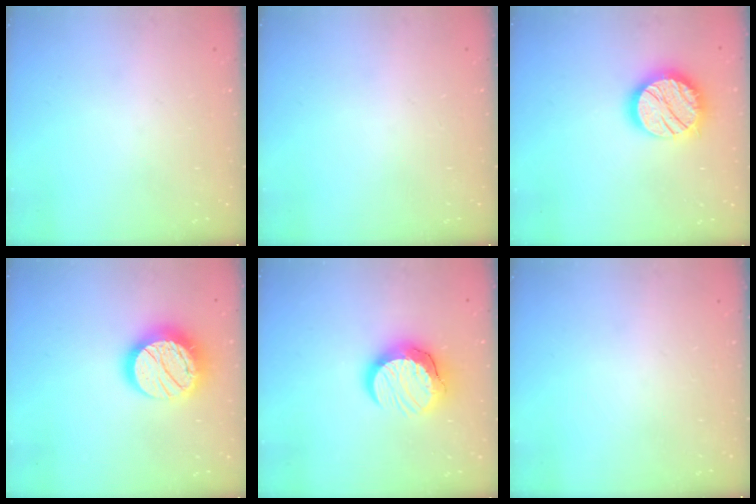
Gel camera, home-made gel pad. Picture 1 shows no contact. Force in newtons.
{"total": 0.0}
{"total": 18.0, "press": 17.9, "slide": 1.2}
{"total": 17.3, "press": 17.3, "slide": 1.1}
{"total": 15.5, "press": 15.4, "slide": 1.2}
{"total": 0.0}